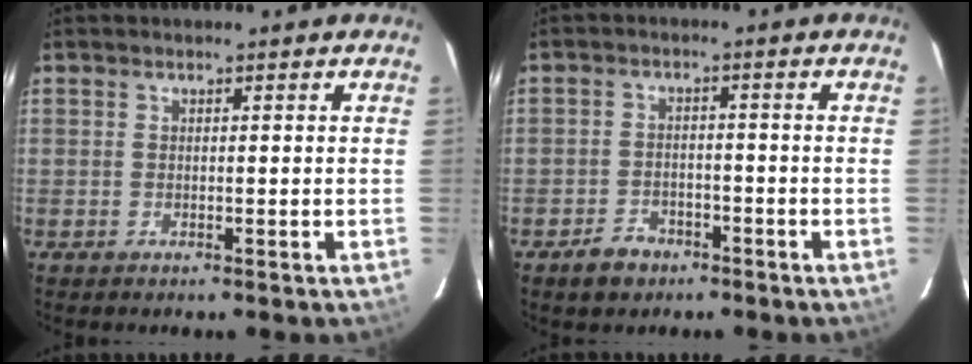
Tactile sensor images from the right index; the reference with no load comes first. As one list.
[{"total": 5.0, "force": [-3.4, 3.3, 1.5], "torque": [-0.042, 0.012, -0.050]}]